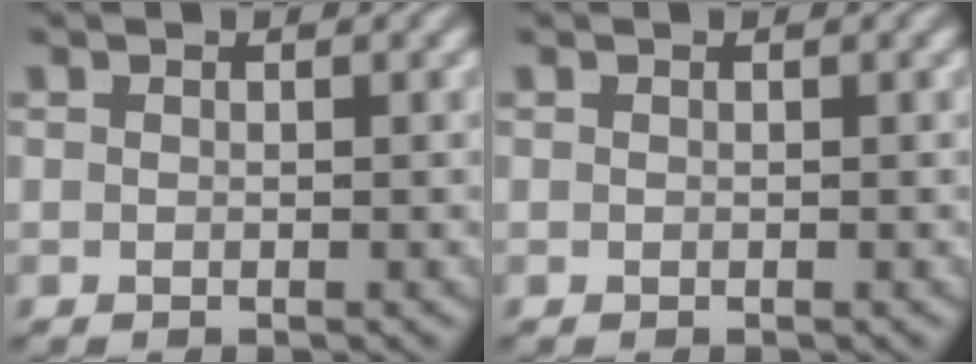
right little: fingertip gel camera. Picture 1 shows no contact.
{"total": 0.0}